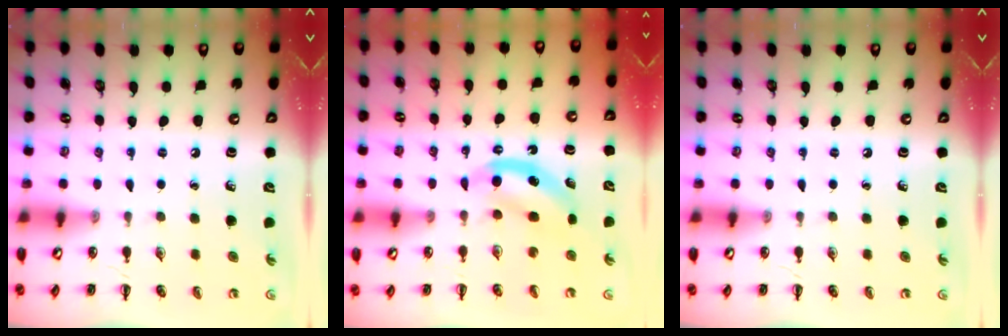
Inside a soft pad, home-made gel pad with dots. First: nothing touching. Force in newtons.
{"total": 5.9, "press": 5.9, "slide": 0.7}
{"total": 0.0}